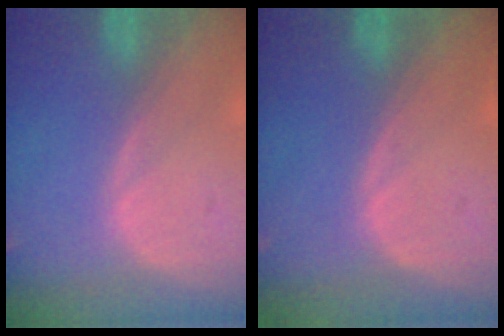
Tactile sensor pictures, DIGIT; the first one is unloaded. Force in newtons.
{"total": 0.0}